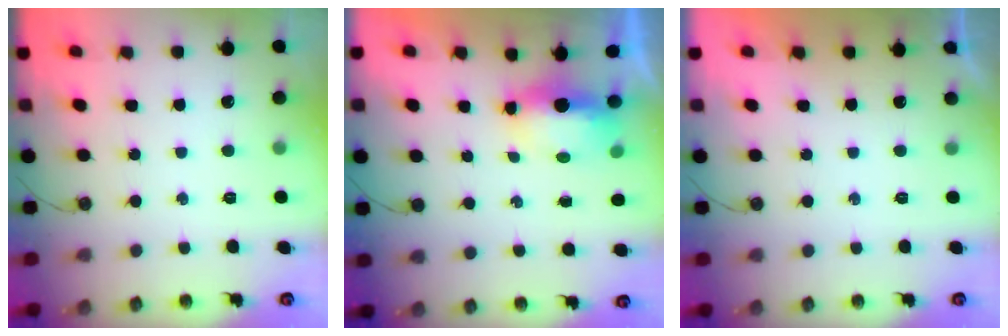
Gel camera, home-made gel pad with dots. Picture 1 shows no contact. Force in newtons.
{"total": 6.2, "press": 6.1, "slide": 1.1}
{"total": 0.0}